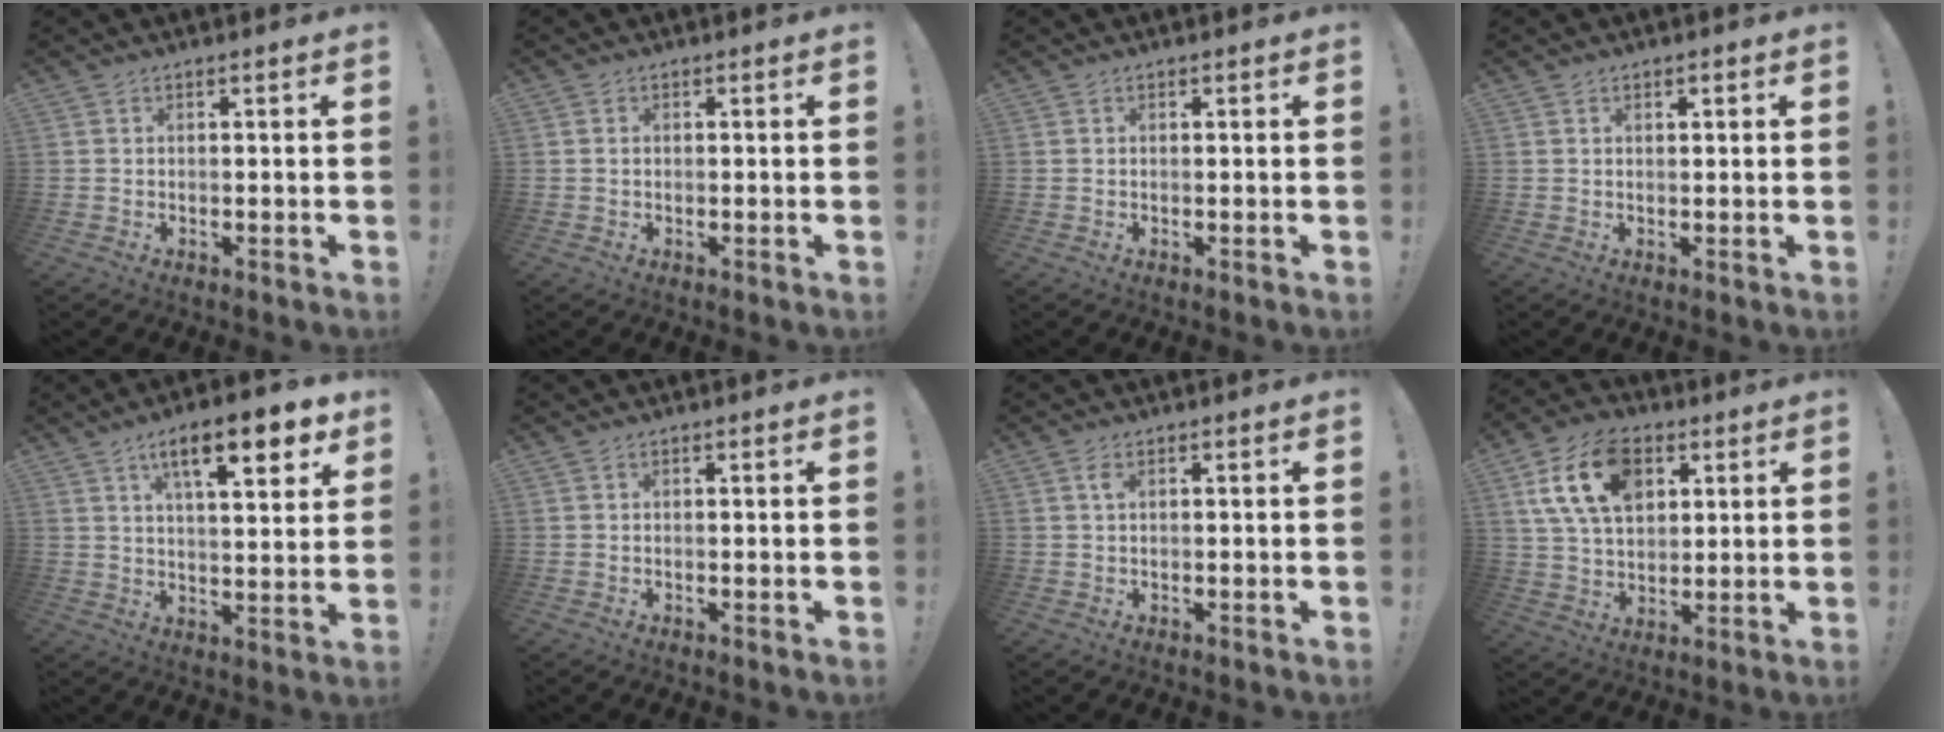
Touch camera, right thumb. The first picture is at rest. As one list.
[{"total": 0.7, "force": [0.2, 0.7, 0.2], "torque": [-0.006, 0.005, 0.003]}, {"total": 0.0}, {"total": 0.9, "force": [0.5, 0.4, 0.5], "torque": [-0.004, -0.002, 0.009]}, {"total": 14.4, "force": [7.4, 4.0, 11.8], "torque": [-0.179, -0.027, 0.112]}, {"total": 0.0}, {"total": 1.8, "force": [0.6, 0.7, 1.6], "torque": [-0.026, 0.000, 0.008]}, {"total": 17.4, "force": [6.9, 11.5, 11.1], "torque": [-0.196, -0.016, 0.129]}]